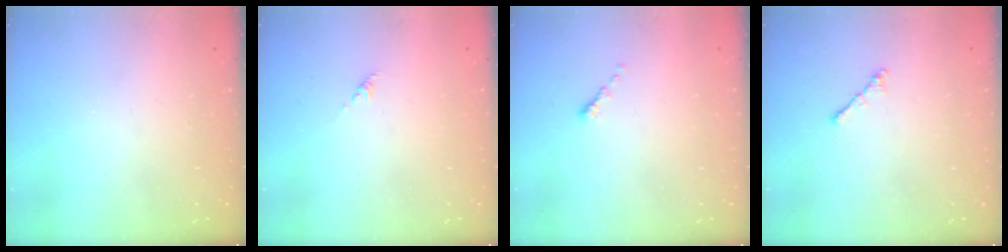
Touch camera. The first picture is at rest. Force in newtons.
{"total": 0.0}
{"total": 0.6, "press": 0.5, "slide": 0.2}
{"total": 1.0, "press": 0.9, "slide": 0.4}